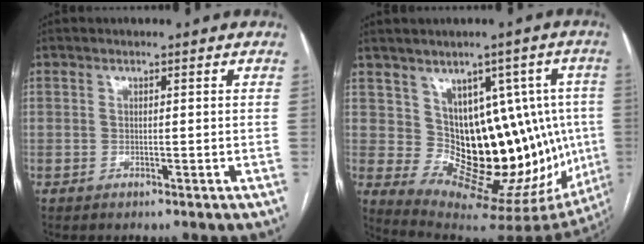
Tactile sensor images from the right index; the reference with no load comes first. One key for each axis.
{"total": 16.3, "fx": 2.0, "fy": 9.0, "fz": 13.5, "tx": -0.159, "ty": 0.025, "tz": 0.058}